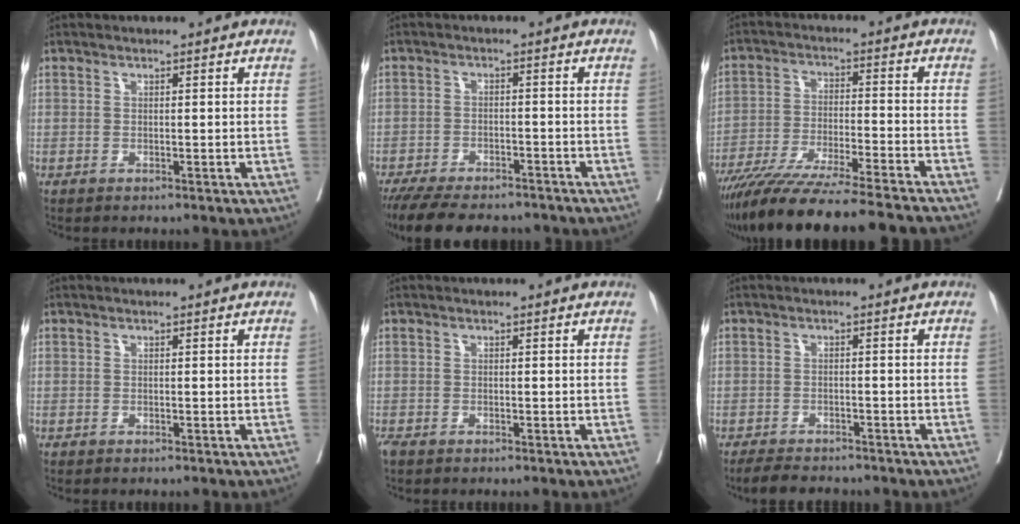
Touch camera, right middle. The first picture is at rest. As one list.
[{"total": 13.6, "force": [-11.7, 4.2, 5.5], "torque": [-0.116, -0.009, -0.166]}, {"total": 19.9, "force": [-17.5, -0.7, 9.5], "torque": [-0.148, -0.050, -0.275]}, {"total": 0.0}, {"total": 1.0, "force": [-0.8, 0.4, 0.5], "torque": [-0.015, -0.005, -0.015]}, {"total": 4.9, "force": [-4.4, 1.4, 1.6], "torque": [-0.028, -0.010, -0.070]}]